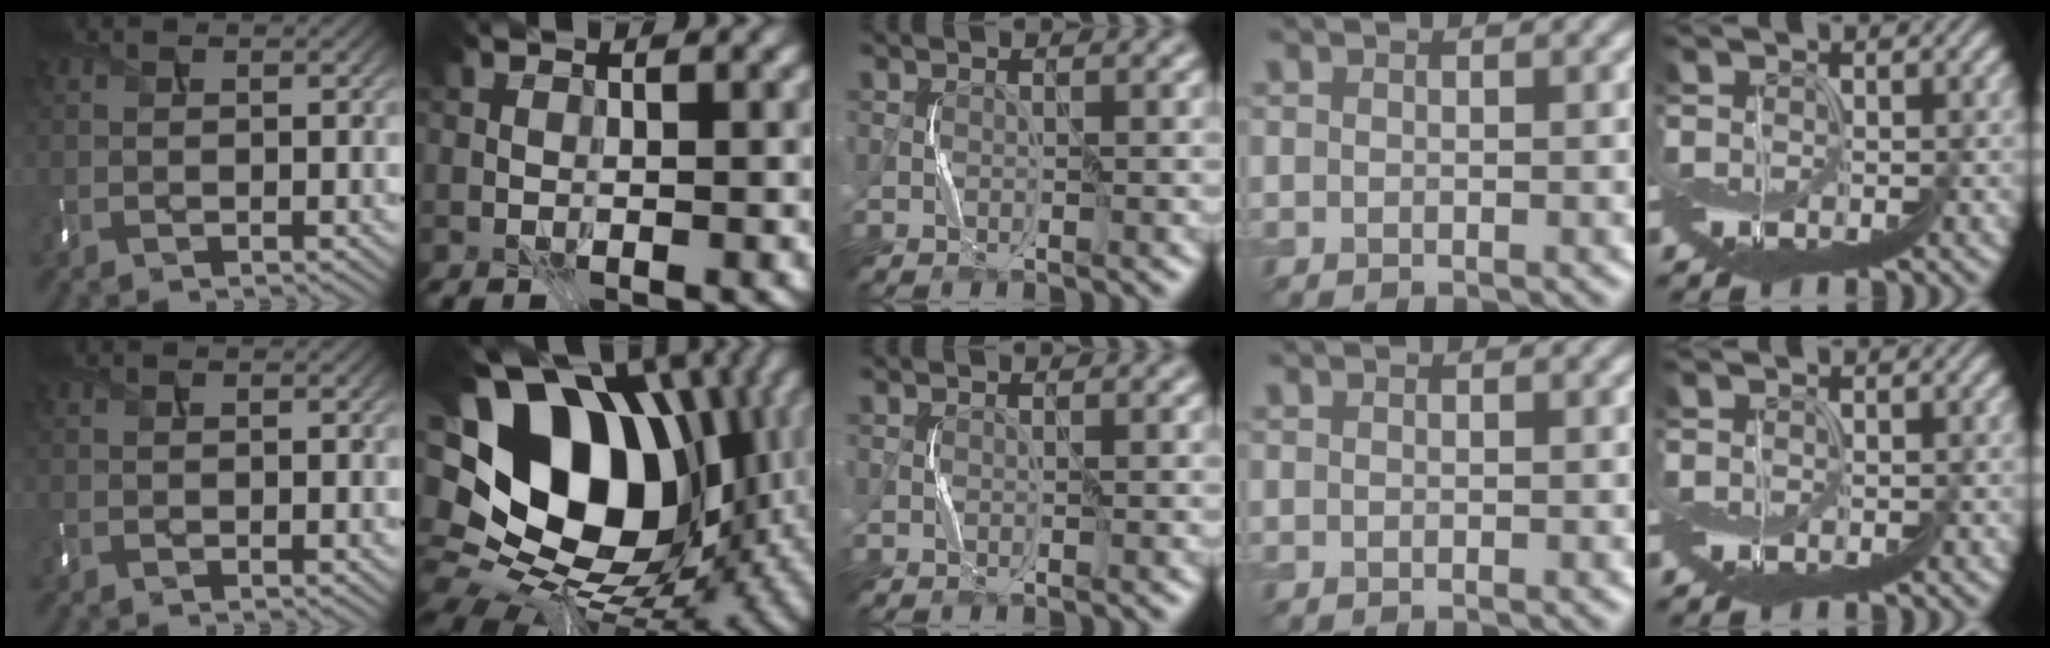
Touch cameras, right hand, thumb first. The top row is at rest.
{"index": {"total": 20.2, "force": [2.8, 14.5, 13.8], "torque": [-0.217, 0.011, 0.078]}}